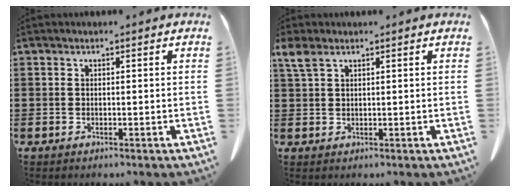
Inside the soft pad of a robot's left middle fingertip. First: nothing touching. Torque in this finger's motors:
{"motor_torque": [2.12, 0.02, 0.08, 0.09]}